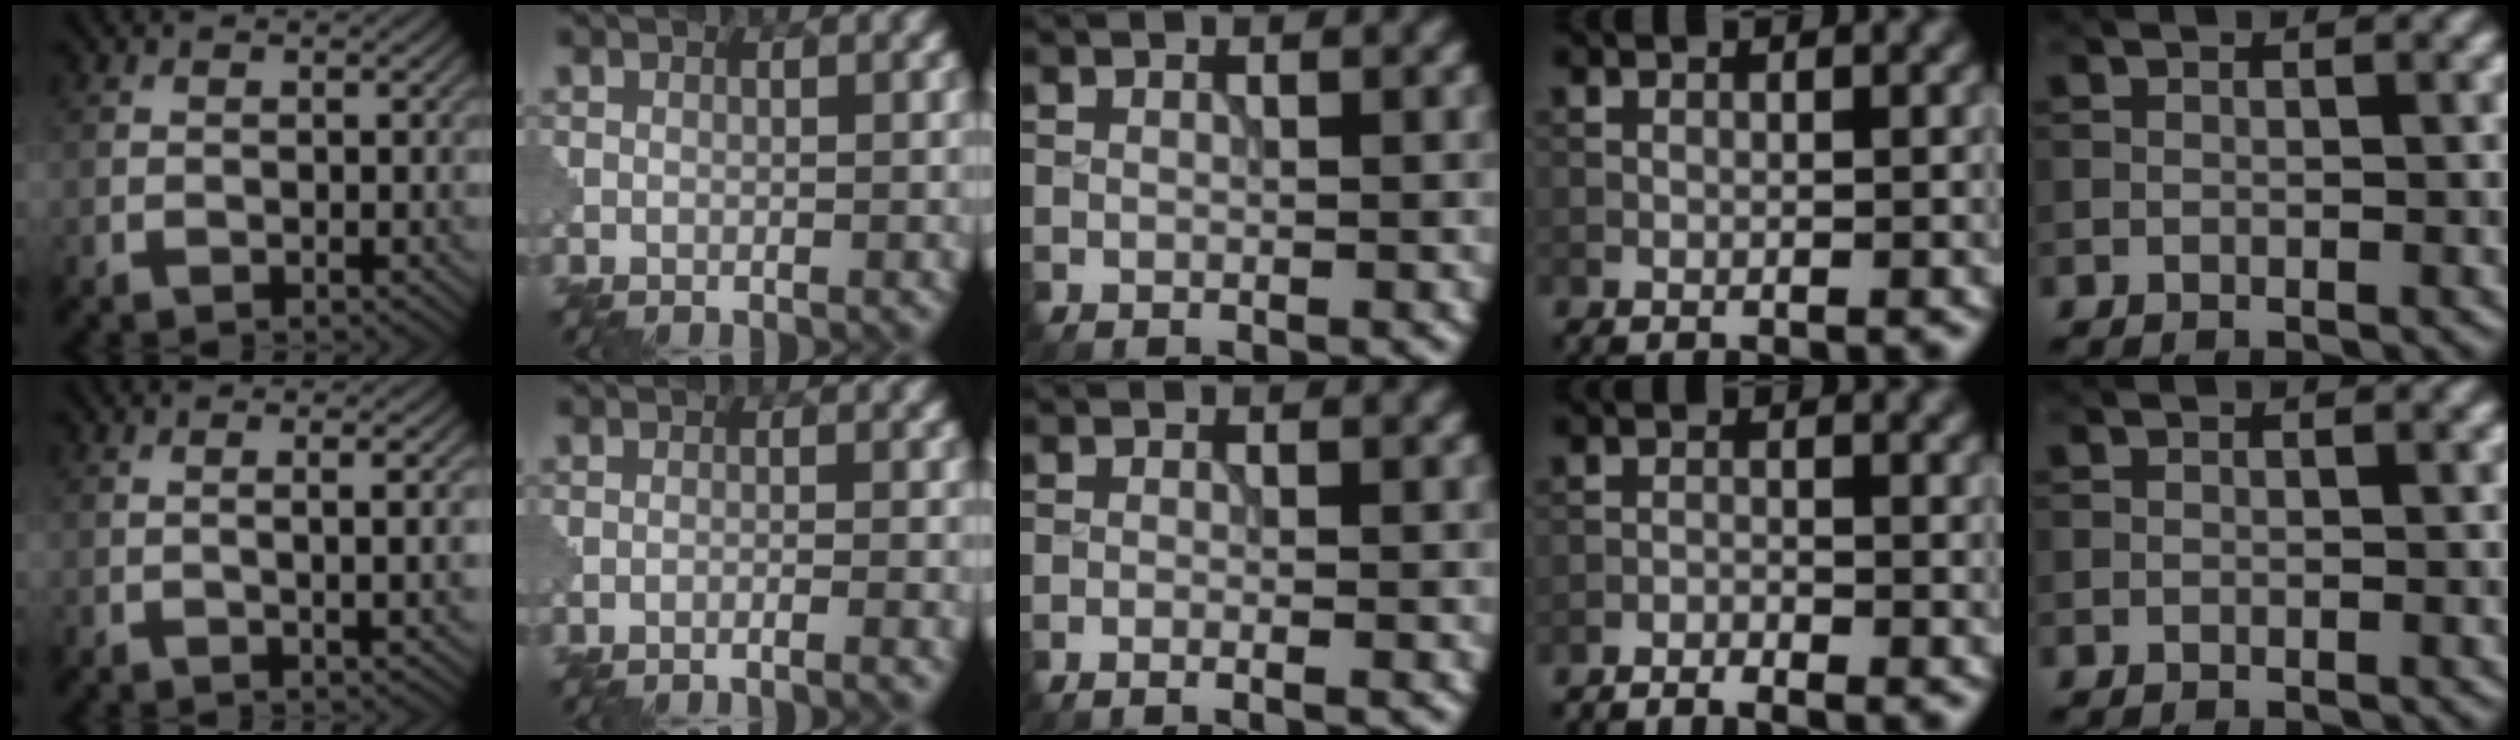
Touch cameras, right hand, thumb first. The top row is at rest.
{"thumb": {"total": 3.7, "force": [0.2, 0.8, 3.6], "torque": [-0.054, 0.010, 0.003]}, "index": {"total": 2.1, "force": [-1.3, 0.4, 1.6], "torque": [-0.017, 0.009, -0.035]}, "middle": {"total": 1.2, "force": [-0.6, 0.3, 1.0], "torque": [-0.009, -0.004, -0.019]}, "ring": {"total": 1.7, "force": [-1.6, 0.0, 0.6], "torque": [-0.023, -0.003, -0.034]}}